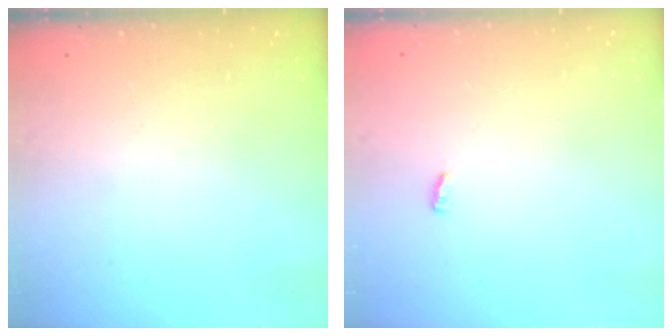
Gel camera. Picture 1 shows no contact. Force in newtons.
{"total": 2.9, "press": 2.6, "slide": 1.3}